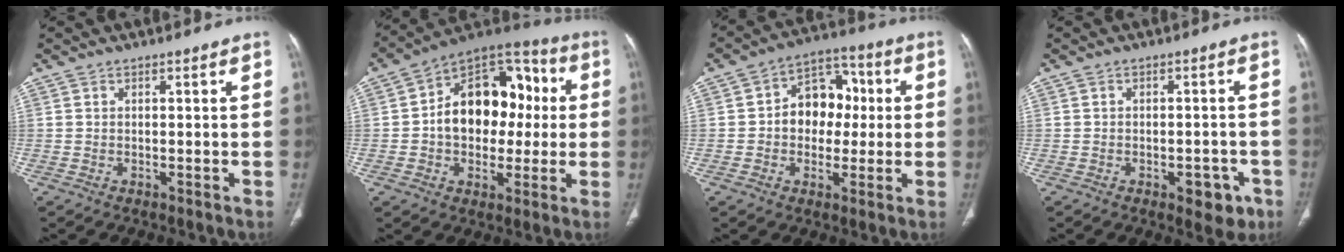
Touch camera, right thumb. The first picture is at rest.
{"total": 19.4, "force": [0.9, 13.3, 14.1], "torque": [-0.162, 0.039, 0.009]}
{"total": 11.7, "force": [0.6, 8.9, 7.6], "torque": [-0.066, 0.029, 0.001]}
{"total": 5.5, "force": [-2.7, 3.0, 3.7], "torque": [-0.024, 0.014, -0.028]}